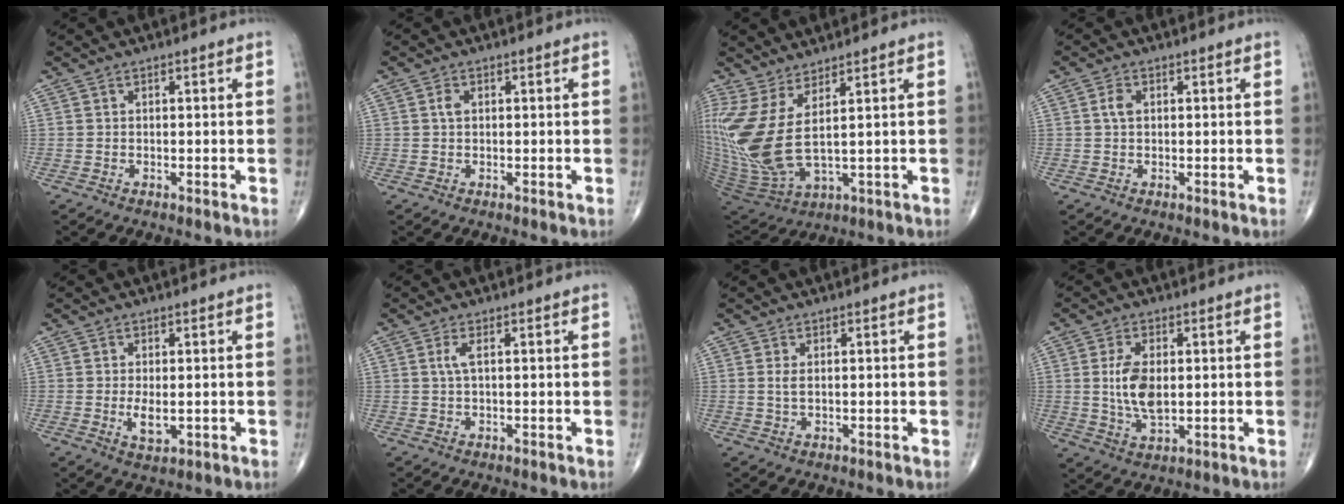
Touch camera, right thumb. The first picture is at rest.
{"total": 1.4, "force": [0.3, 1.0, 1.0], "torque": [-0.019, 0.002, 0.005]}
{"total": 13.6, "force": [3.4, 4.0, 12.6], "torque": [-0.309, -0.035, 0.085]}
{"total": 2.1, "force": [0.4, 1.4, 1.6], "torque": [-0.033, 0.004, 0.007]}
{"total": 3.4, "force": [-0.3, 1.6, 3.0], "torque": [-0.053, -0.008, -0.001]}
{"total": 1.8, "force": [0.4, 0.3, 1.7], "torque": [-0.050, 0.006, 0.012]}
{"total": 1.6, "force": [0.3, 0.6, 1.5], "torque": [-0.036, 0.000, 0.012]}
{"total": 8.0, "force": [0.7, 4.1, 6.9], "torque": [-0.136, -0.010, 0.018]}